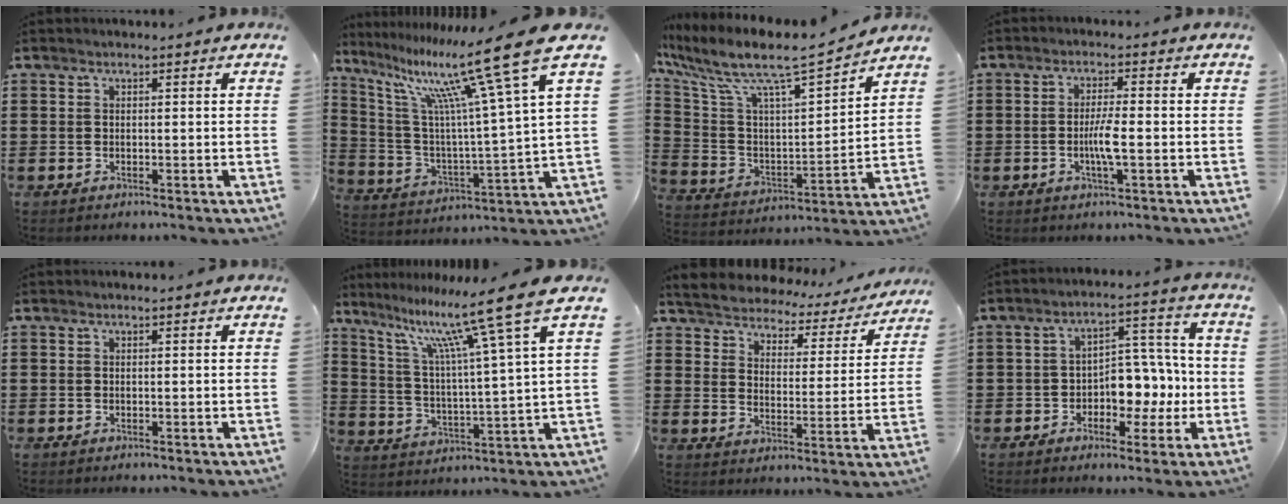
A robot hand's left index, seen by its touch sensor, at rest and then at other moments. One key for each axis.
{"total": 17.3, "fx": 11.6, "fy": 1.6, "fz": 12.7, "tx": -0.255, "ty": -0.068, "tz": 0.181}
{"total": 8.9, "fx": 7.3, "fy": 1.1, "fz": 5.1, "tx": -0.132, "ty": -0.056, "tz": 0.115}
{"total": 4.3, "fx": -0.9, "fy": 0.5, "fz": 4.2, "tx": -0.087, "ty": -0.005, "tz": -0.022}
{"total": 0.0}
{"total": 13.1, "fx": 9.2, "fy": -0.2, "fz": 9.4, "tx": -0.188, "ty": -0.053, "tz": 0.138}
{"total": 3.6, "fx": 3.6, "fy": 0.3, "fz": -0.6, "tx": -0.017, "ty": -0.034, "tz": 0.054}
{"total": 6.7, "fx": -1.5, "fy": 5.1, "fz": 4.0, "tx": -0.065, "ty": 0.005, "tz": -0.031}